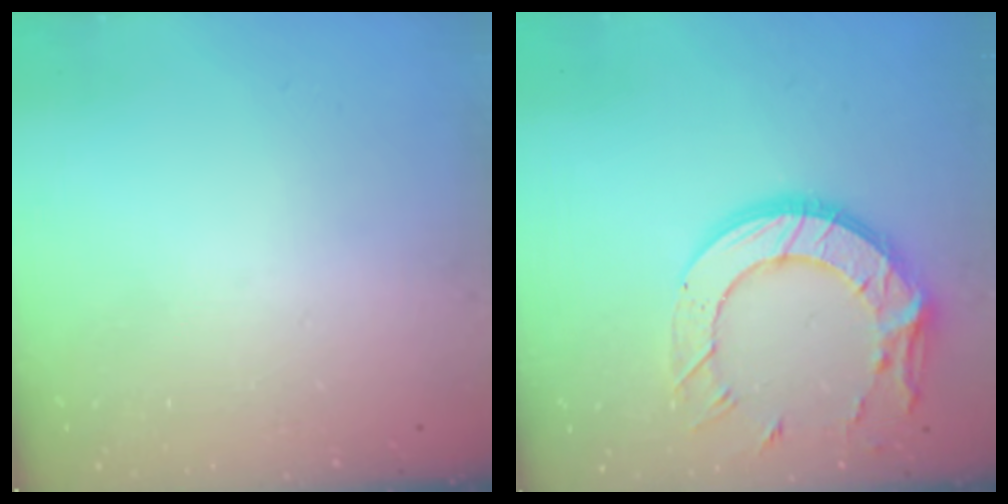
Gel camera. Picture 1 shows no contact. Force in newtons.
{"total": 17.3, "press": 17.2, "slide": 1.3}